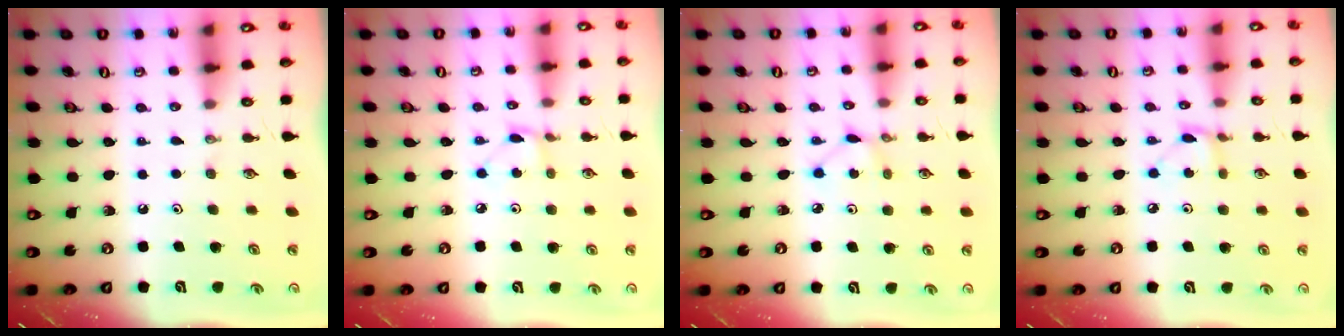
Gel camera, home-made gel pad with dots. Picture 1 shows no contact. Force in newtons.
{"total": 2.5, "press": 2.5, "slide": 0.3}
{"total": 2.1, "press": 2.1, "slide": 0.1}
{"total": 3.7, "press": 3.6, "slide": 0.4}